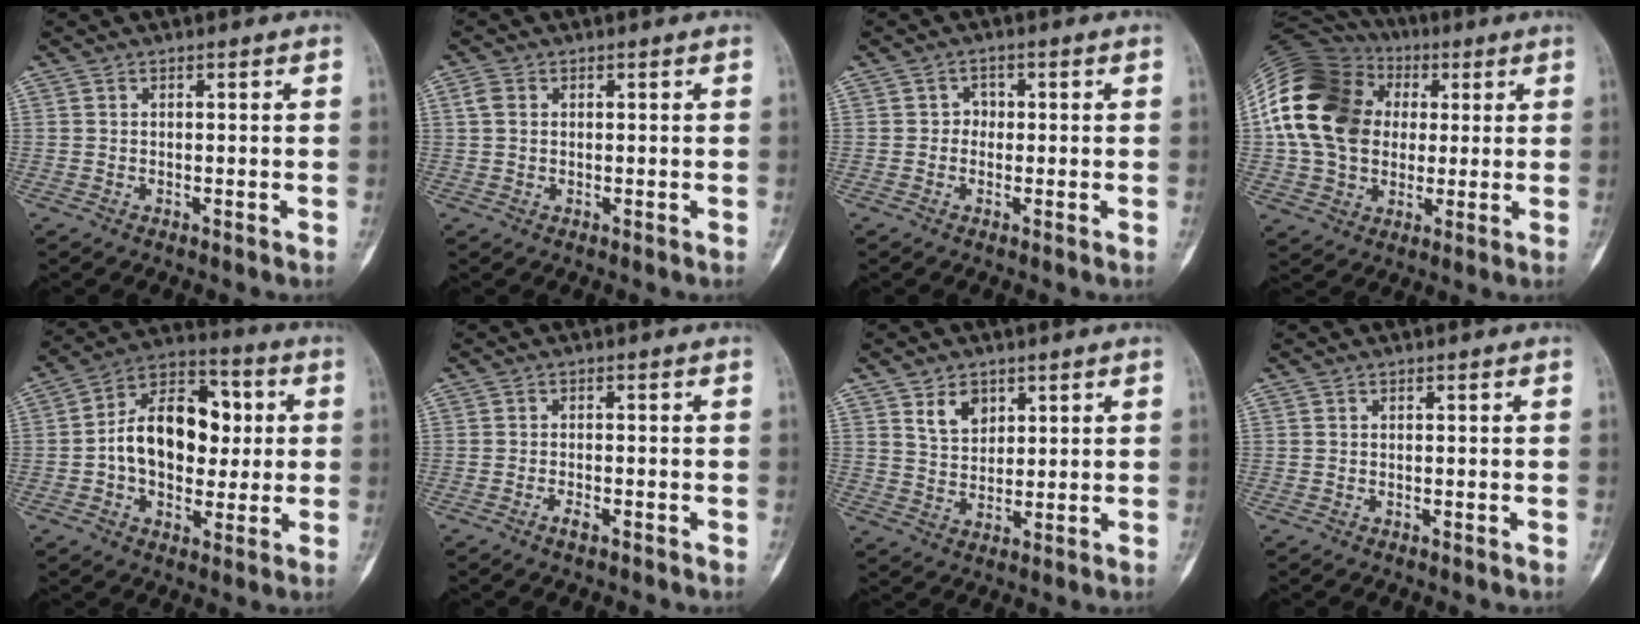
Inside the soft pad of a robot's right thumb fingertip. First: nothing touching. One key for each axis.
{"total": 2.5, "fx": 0.5, "fy": 2.0, "fz": 1.5, "tx": -0.031, "ty": 0.005, "tz": 0.009}
{"total": 2.1, "fx": -0.2, "fy": 1.9, "fz": 0.8, "tx": 0.011, "ty": 0.009, "tz": -0.010}
{"total": 23.4, "fx": 2.9, "fy": 18.1, "fz": 14.6, "tx": -0.279, "ty": 0.029, "tz": 0.055}
{"total": 17.1, "fx": 0.5, "fy": 11.6, "fz": 12.5, "tx": -0.154, "ty": 0.032, "tz": 0.003}
{"total": 1.9, "fx": -1.3, "fy": 0.8, "fz": 1.2, "tx": -0.020, "ty": 0.006, "tz": -0.025}
{"total": 5.6, "fx": 3.0, "fy": 3.9, "fz": 2.8, "tx": -0.021, "ty": -0.022, "tz": 0.058}
{"total": 0.0}